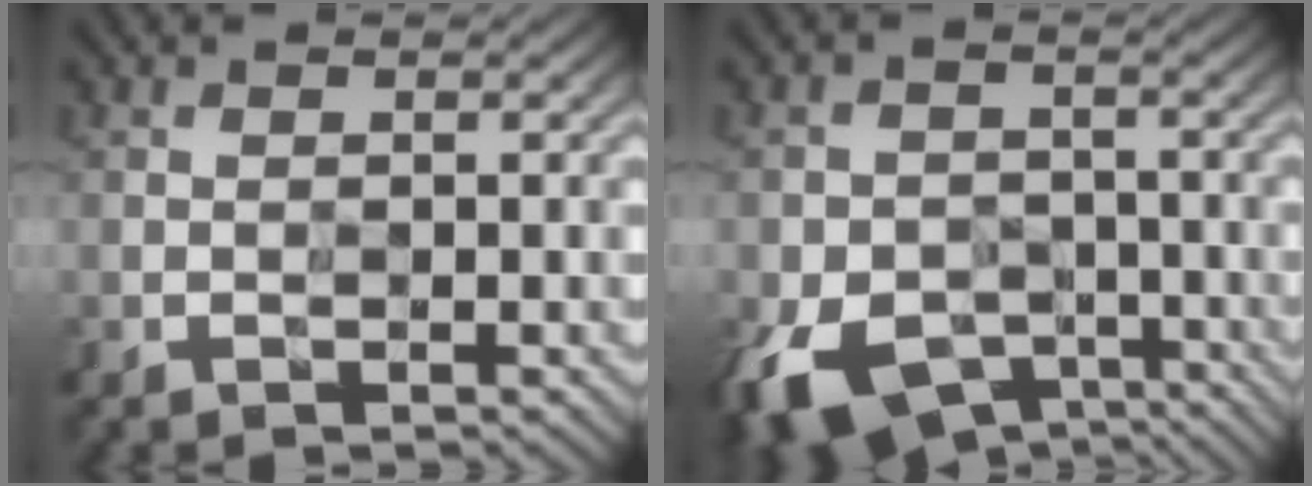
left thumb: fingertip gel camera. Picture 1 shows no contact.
{"total": 6.9, "force": [-4.1, 5.0, 2.2], "torque": [-0.054, -0.020, -0.074]}